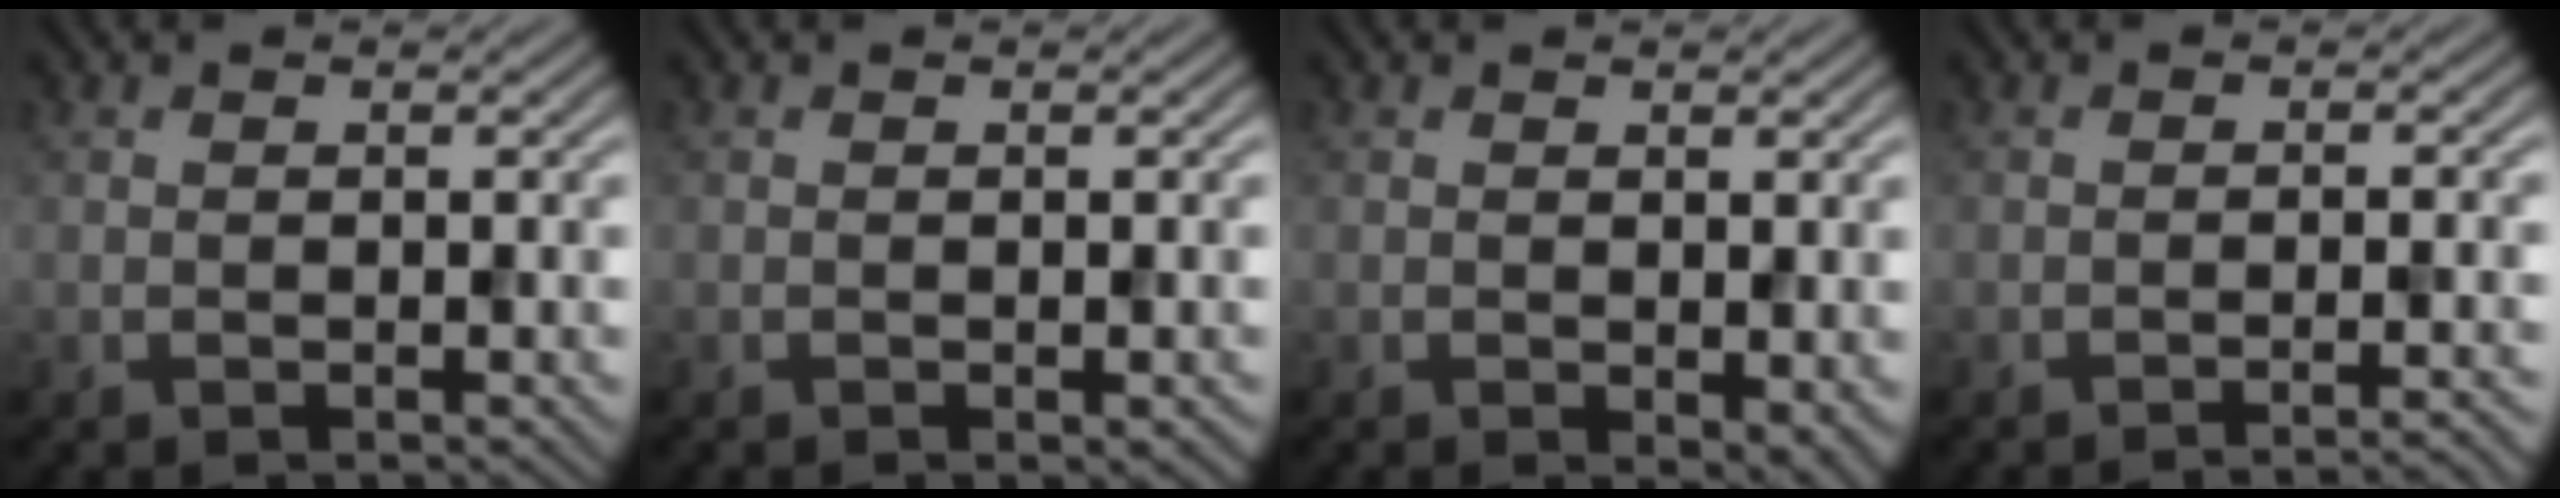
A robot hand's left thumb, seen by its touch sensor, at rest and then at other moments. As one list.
[{"total": 0.9, "force": [-0.4, 0.2, 0.8], "torque": [-0.013, -0.006, -0.003]}, {"total": 2.7, "force": [-0.4, 1.4, 2.3], "torque": [-0.032, -0.009, -0.003]}, {"total": 2.9, "force": [-2.0, 0.4, 2.1], "torque": [-0.020, 0.007, -0.041]}]